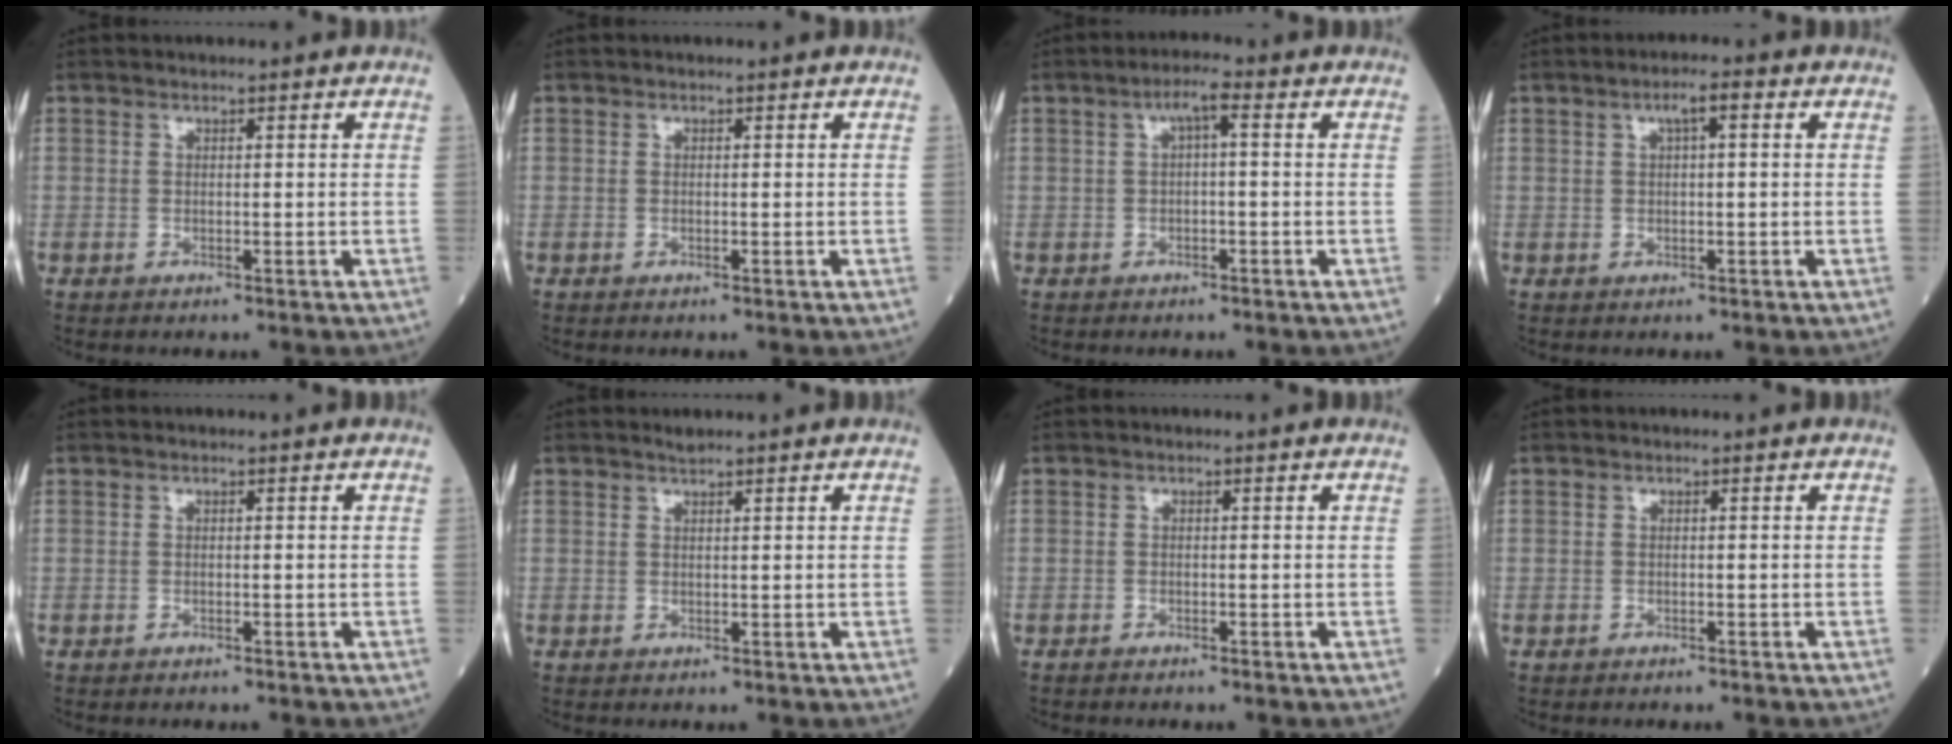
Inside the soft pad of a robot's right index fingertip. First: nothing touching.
{"total": 0.0}
{"total": 3.9, "force": [0.7, 1.3, 3.6], "torque": [-0.078, 0.017, 0.014]}
{"total": 3.4, "force": [1.2, 1.0, 3.1], "torque": [-0.065, 0.015, 0.023]}
{"total": 1.4, "force": [-1.0, 0.7, 0.7], "torque": [-0.024, -0.003, -0.010]}
{"total": 0.8, "force": [0.7, 0.3, 0.3], "torque": [-0.012, 0.012, 0.016]}
{"total": 2.3, "force": [-1.9, 0.9, 1.0], "torque": [-0.025, -0.005, -0.024]}
{"total": 2.3, "force": [-1.7, 1.0, 1.1], "torque": [-0.029, -0.006, -0.017]}